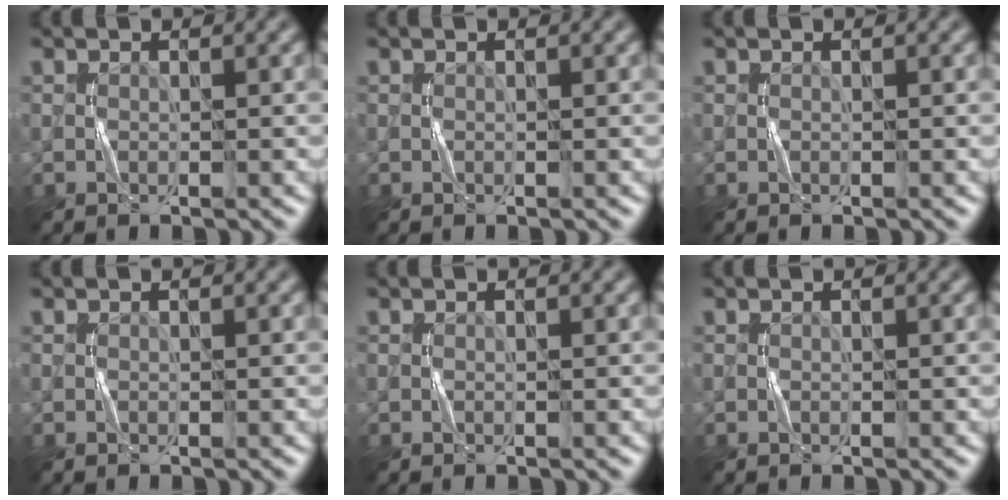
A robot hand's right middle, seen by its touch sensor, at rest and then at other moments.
{"total": 0.0}
{"total": 0.0}
{"total": 0.0}
{"total": 0.0}
{"total": 0.0}